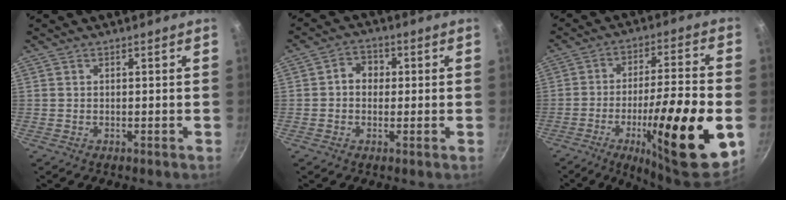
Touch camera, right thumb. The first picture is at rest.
{"total": 4.4, "force": [0.2, 3.8, 2.3], "torque": [-0.011, 0.010, -0.006]}
{"total": 24.2, "force": [-7.4, 5.5, 22.4], "torque": [-0.324, 0.024, -0.108]}